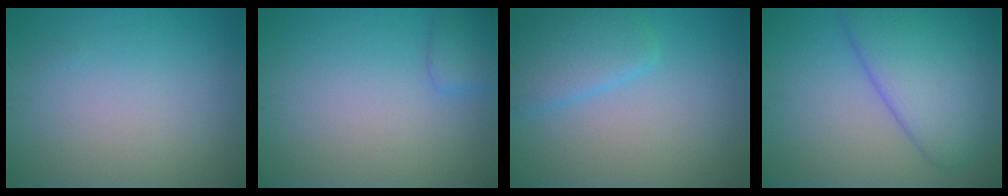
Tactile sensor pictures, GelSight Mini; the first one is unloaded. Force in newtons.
{"total": 1.7, "press": 1.7, "slide": 0.1}
{"total": 3.6, "press": 3.5, "slide": 0.2}
{"total": 8.0, "press": 8.0, "slide": 0.3}